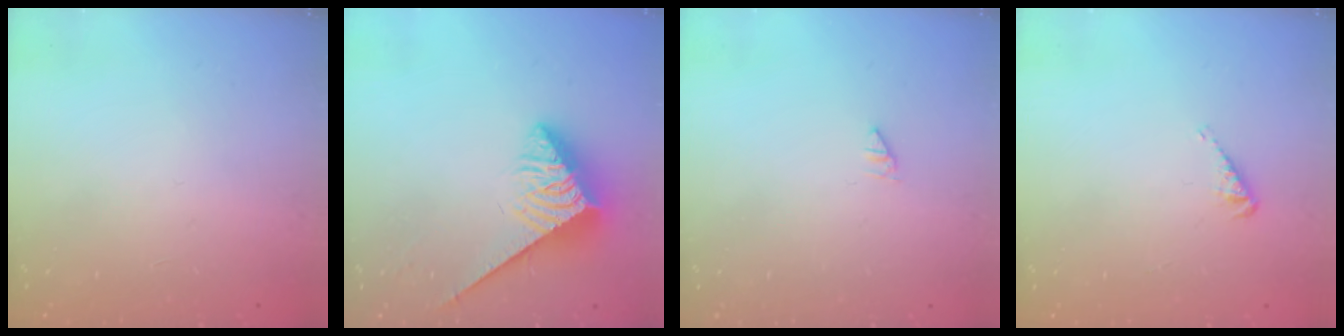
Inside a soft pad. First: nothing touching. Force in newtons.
{"total": 3.8, "press": 3.8, "slide": 0.4}
{"total": 0.0}
{"total": 2.6, "press": 2.5, "slide": 0.4}